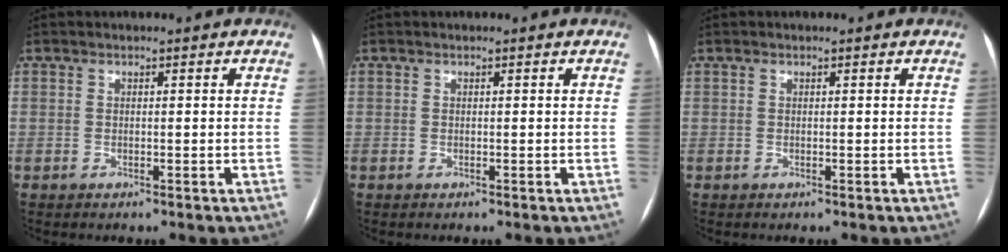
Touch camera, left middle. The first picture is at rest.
{"total": 0.0}
{"total": 0.0}